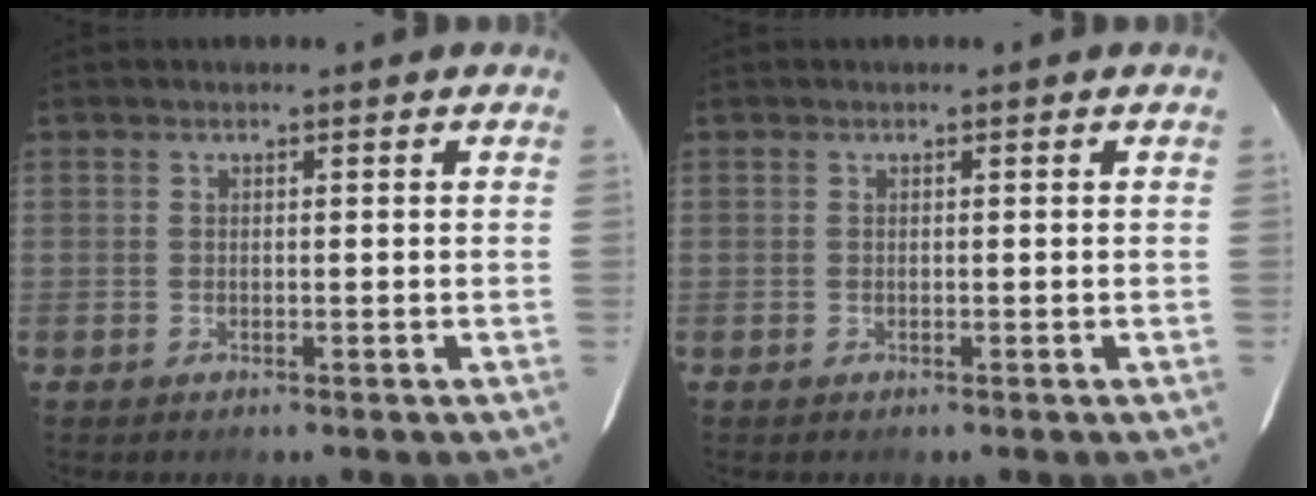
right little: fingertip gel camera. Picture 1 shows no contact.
{"total": 0.0}